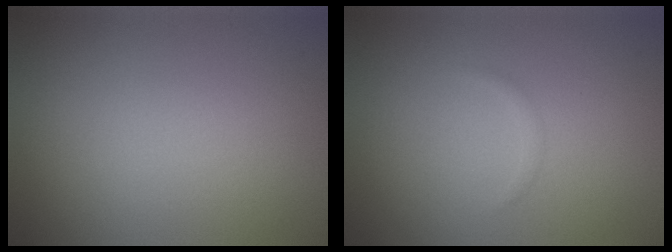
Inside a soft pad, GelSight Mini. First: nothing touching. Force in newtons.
{"total": 0.5, "press": 0.5, "slide": 0.0}